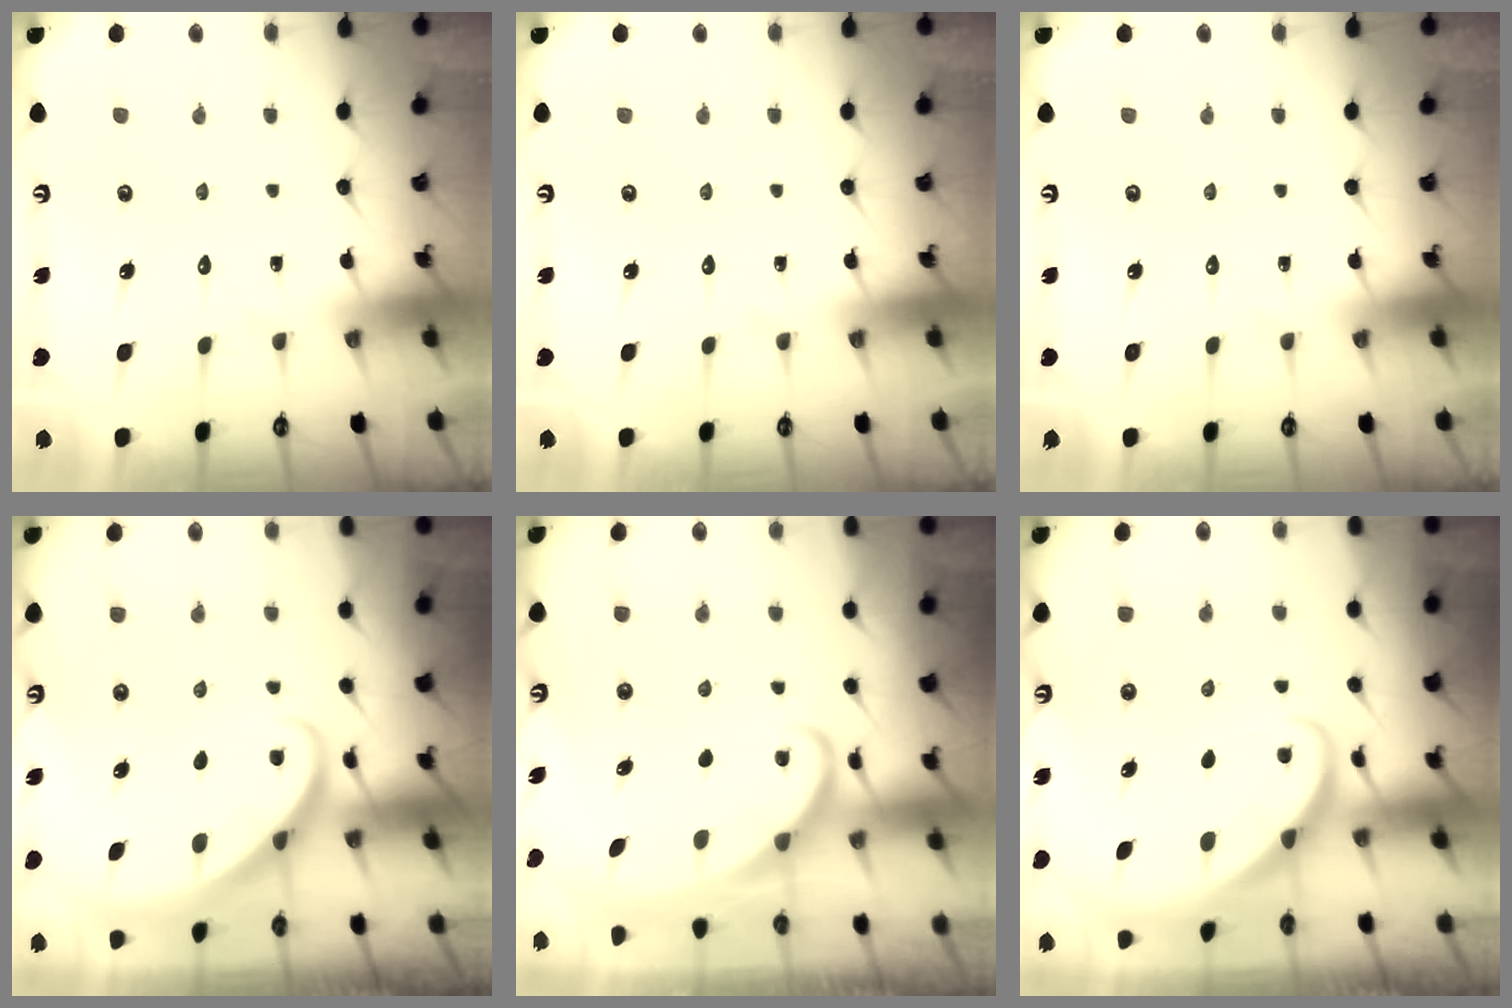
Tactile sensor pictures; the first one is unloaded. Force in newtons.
{"total": 0.0}
{"total": 0.0}
{"total": 2.7, "press": 2.7, "slide": 0.2}
{"total": 2.1, "press": 2.1, "slide": 0.3}
{"total": 2.3, "press": 2.3, "slide": 0.2}